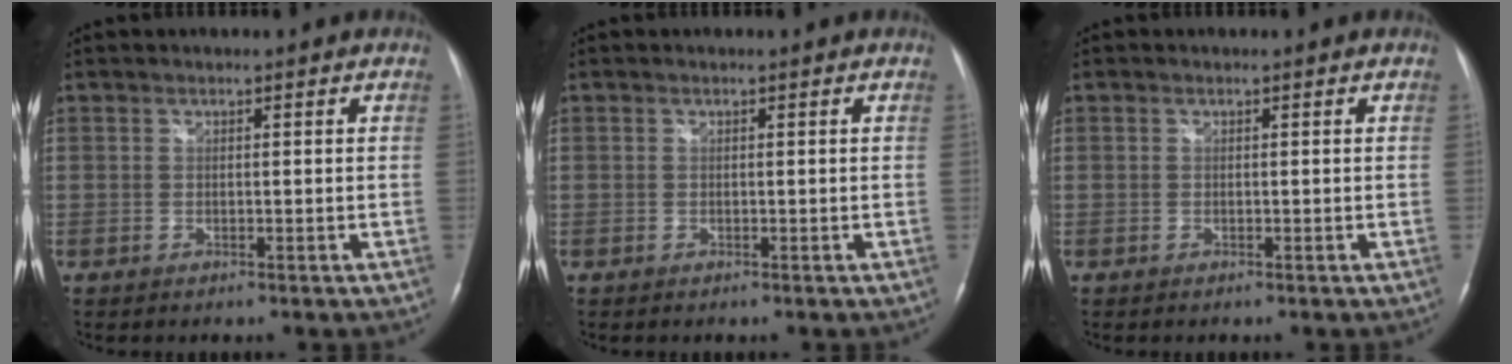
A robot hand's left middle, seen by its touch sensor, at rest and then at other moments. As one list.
[{"total": 0.0}, {"total": 0.0}]